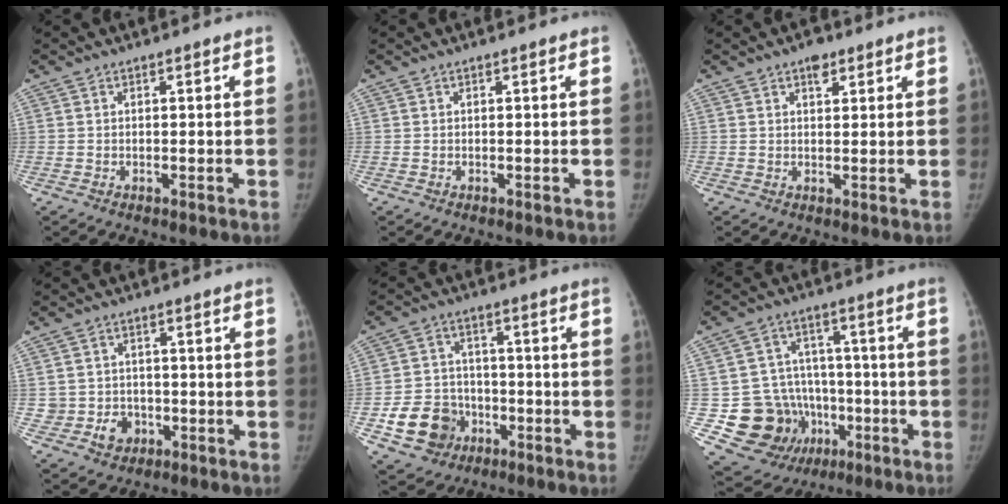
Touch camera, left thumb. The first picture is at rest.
{"total": 0.0}
{"total": 2.9, "force": [1.8, 1.6, 1.6], "torque": [-0.012, -0.007, 0.026]}
{"total": 5.3, "force": [-1.7, 4.8, 1.5], "torque": [0.004, 0.011, -0.020]}
{"total": 10.7, "force": [-4.1, 9.1, 3.7], "torque": [-0.040, 0.027, -0.061]}
{"total": 16.9, "force": [-4.4, 15.1, 6.0], "torque": [-0.077, 0.062, -0.051]}